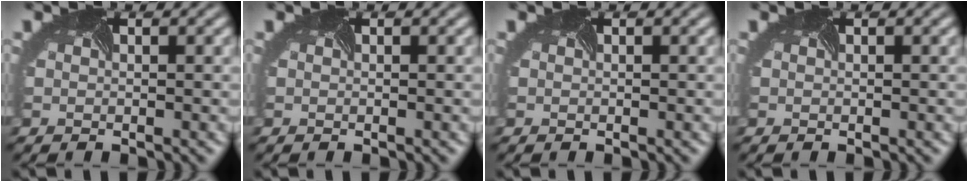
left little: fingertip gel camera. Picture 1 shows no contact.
{"total": 0.0}
{"total": 0.0}
{"total": 0.0}